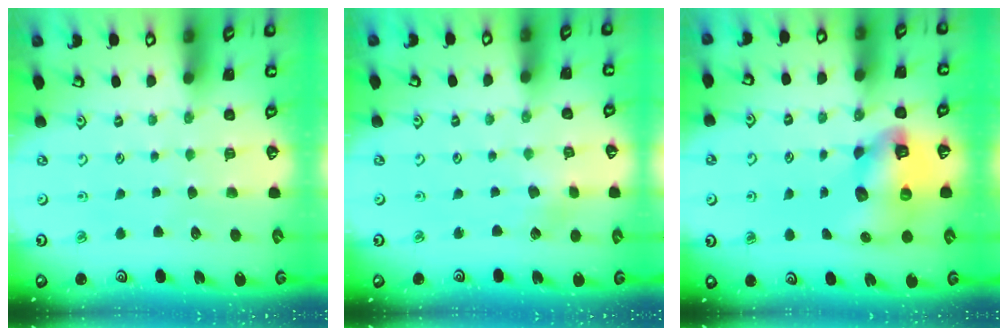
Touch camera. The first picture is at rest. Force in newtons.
{"total": 1.7, "press": 1.7, "slide": 0.3}
{"total": 13.1, "press": 13.0, "slide": 2.0}